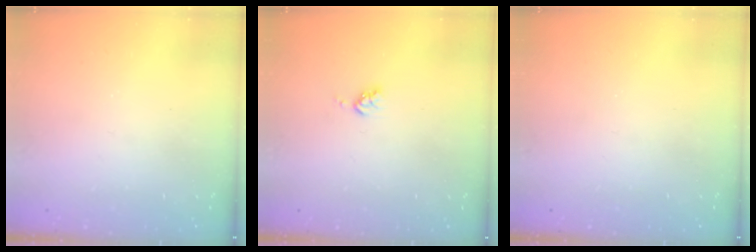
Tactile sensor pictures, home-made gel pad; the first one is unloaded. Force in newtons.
{"total": 3.2, "press": 3.2, "slide": 0.4}
{"total": 0.0}